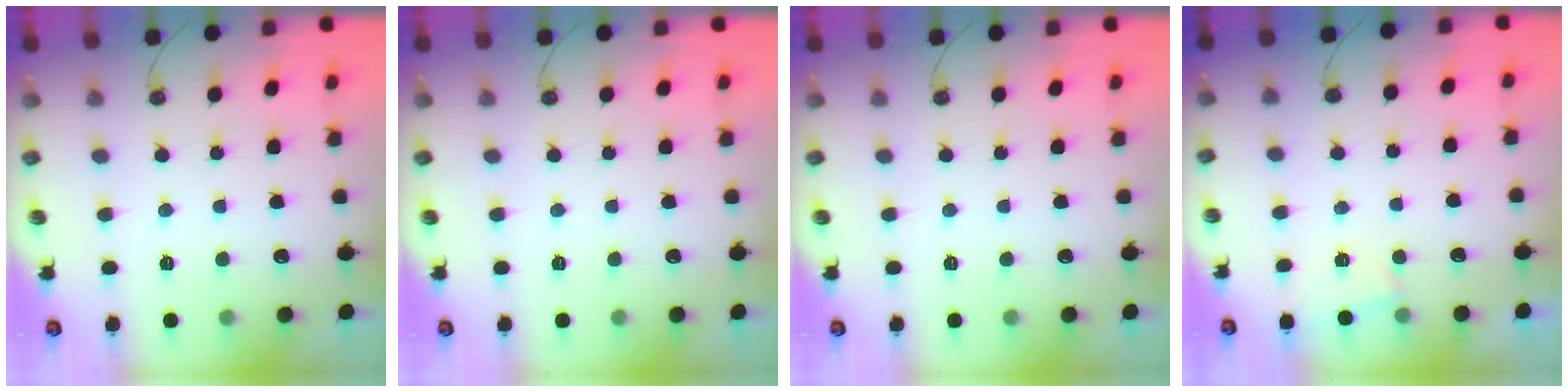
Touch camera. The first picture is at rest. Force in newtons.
{"total": 0.0}
{"total": 0.0}
{"total": 1.7, "press": 1.7, "slide": 0.3}